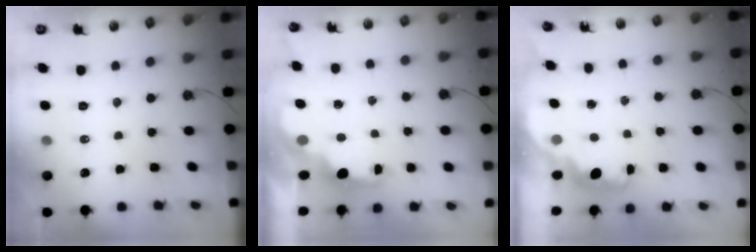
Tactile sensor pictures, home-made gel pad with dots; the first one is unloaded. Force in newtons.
{"total": 2.3, "press": 2.2, "slide": 0.7}
{"total": 1.7, "press": 1.5, "slide": 0.7}